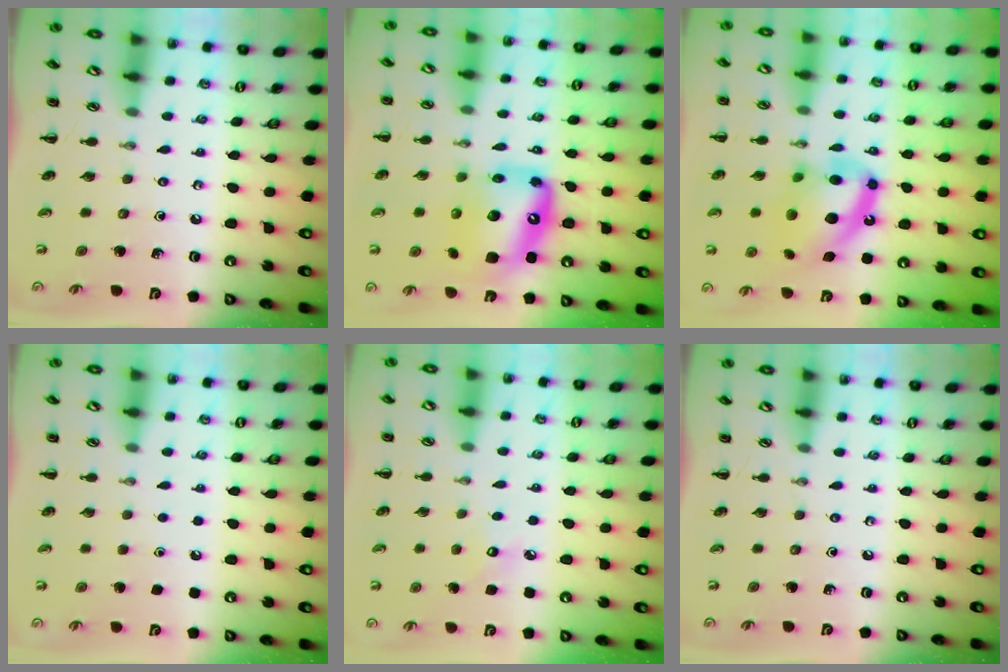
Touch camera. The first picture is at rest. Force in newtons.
{"total": 14.1, "press": 13.6, "slide": 3.7}
{"total": 15.1, "press": 14.7, "slide": 3.7}
{"total": 1.7, "press": 1.7, "slide": 0.1}
{"total": 5.8, "press": 5.6, "slide": 1.5}
{"total": 0.0}